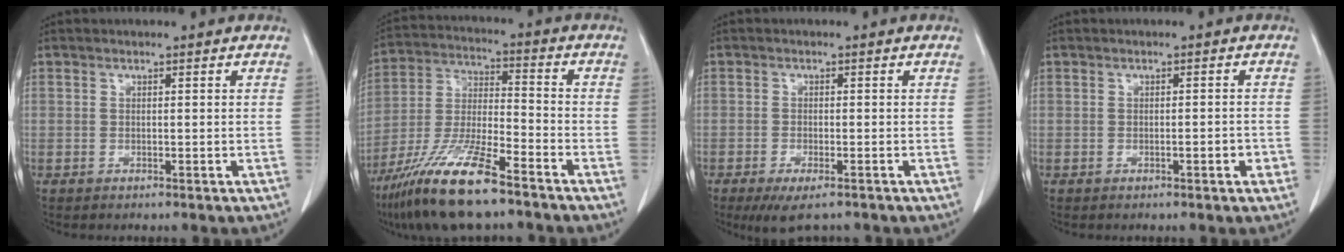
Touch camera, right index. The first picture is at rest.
{"total": 14.8, "force": [-10.3, 2.2, 10.5], "torque": [-0.219, -0.024, -0.190]}
{"total": 5.2, "force": [-3.8, 1.5, 3.2], "torque": [-0.049, -0.008, -0.060]}
{"total": 1.8, "force": [-0.8, 0.3, 1.6], "torque": [-0.022, 0.000, -0.010]}